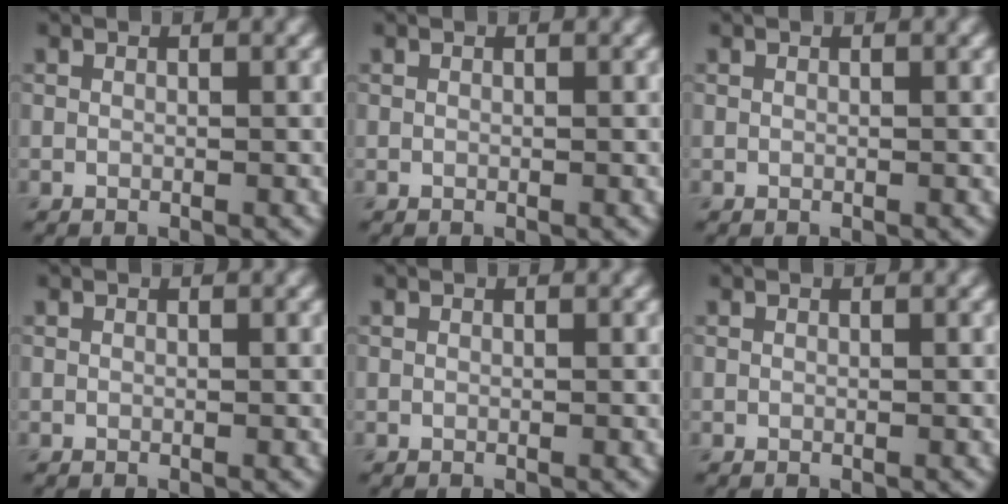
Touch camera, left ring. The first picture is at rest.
{"total": 0.0}
{"total": 0.0}
{"total": 0.0}
{"total": 0.0}
{"total": 0.0}